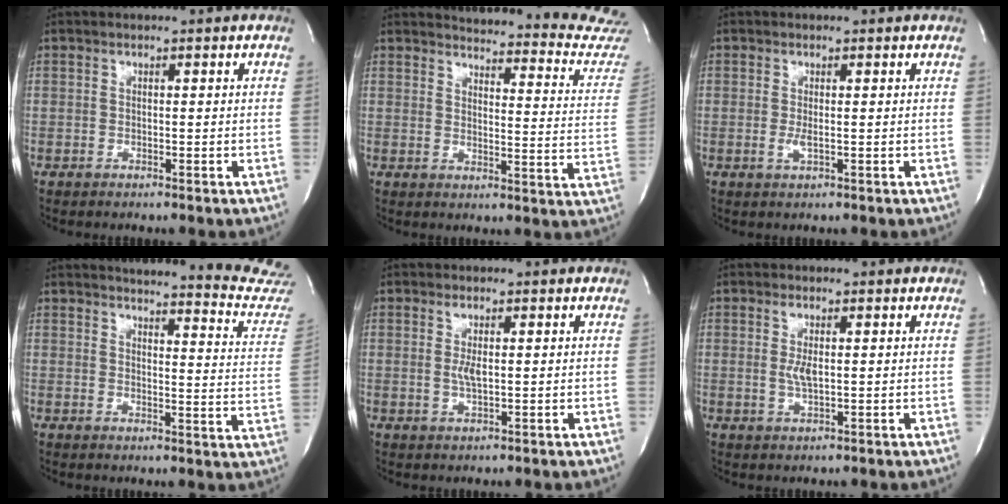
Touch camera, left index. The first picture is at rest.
{"total": 22.6, "force": [22.3, 1.7, 3.7], "torque": [-0.030, -0.145, 0.228]}
{"total": 1.4, "force": [-0.8, 0.2, 1.2], "torque": [-0.027, -0.008, -0.011]}
{"total": 20.5, "force": [20.1, 0.7, 4.1], "torque": [-0.040, -0.132, 0.208]}
{"total": 2.2, "force": [-0.3, 0.5, 2.2], "torque": [-0.046, -0.008, 0.000]}
{"total": 2.6, "force": [-0.3, 0.7, 2.5], "torque": [-0.052, -0.008, 0.000]}